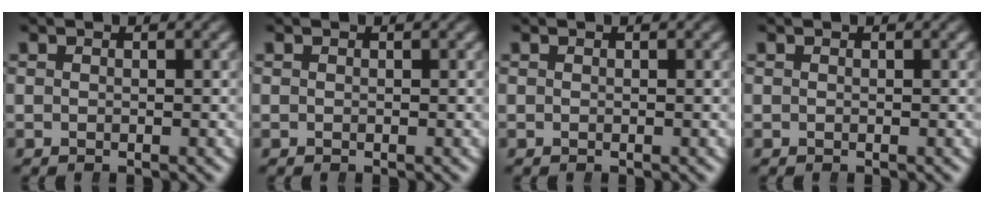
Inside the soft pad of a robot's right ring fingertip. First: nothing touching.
{"total": 0.0}
{"total": 0.0}
{"total": 0.0}